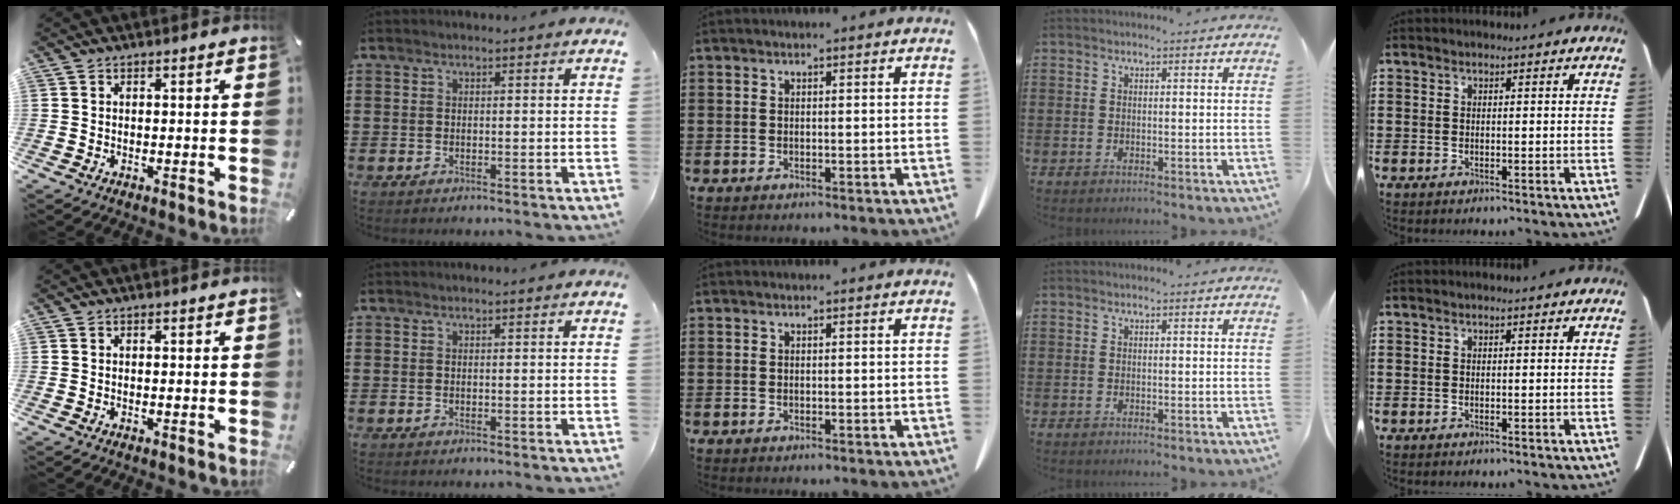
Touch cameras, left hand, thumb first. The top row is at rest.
{}